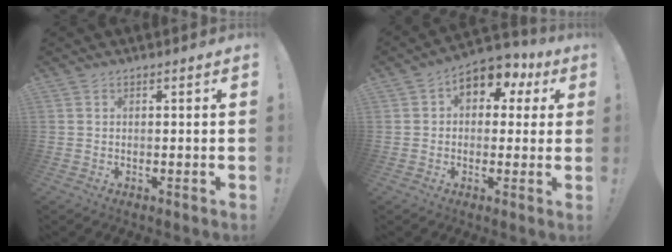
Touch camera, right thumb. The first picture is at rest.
{"total": 8.3, "force": [3.3, 6.0, 4.6], "torque": [-0.069, -0.015, 0.065]}